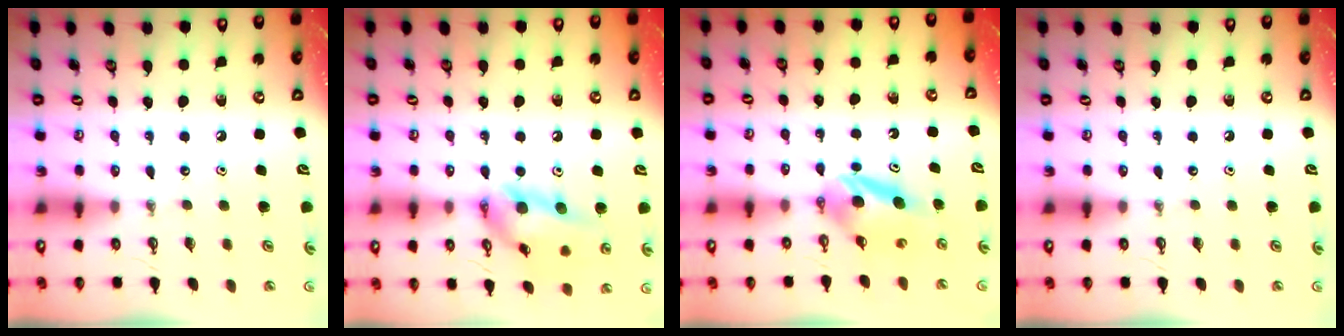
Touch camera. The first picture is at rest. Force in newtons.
{"total": 14.2, "press": 14.2, "slide": 1.2}
{"total": 5.6, "press": 5.5, "slide": 1.1}
{"total": 0.0}